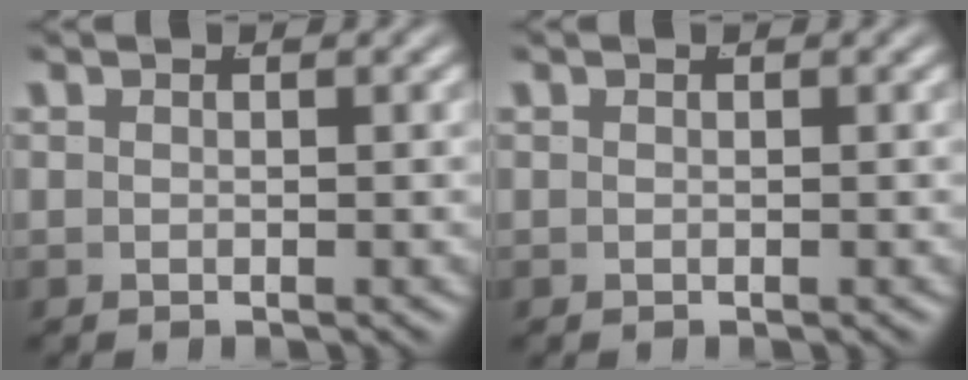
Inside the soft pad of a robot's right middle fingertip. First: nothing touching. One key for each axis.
{"total": 0.0}